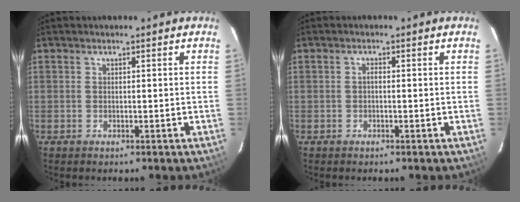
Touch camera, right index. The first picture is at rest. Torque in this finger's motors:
{"motor_torque": [0.25, 0.06, 0.09, 0.02]}